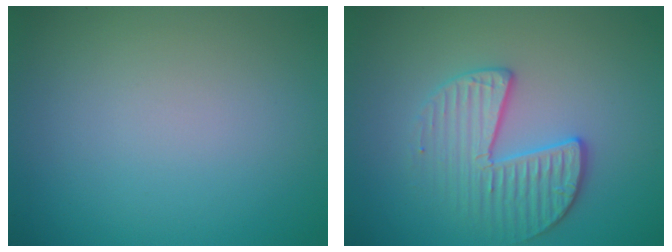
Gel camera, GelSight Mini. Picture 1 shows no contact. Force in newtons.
{"total": 3.4, "press": 3.3, "slide": 1.0}